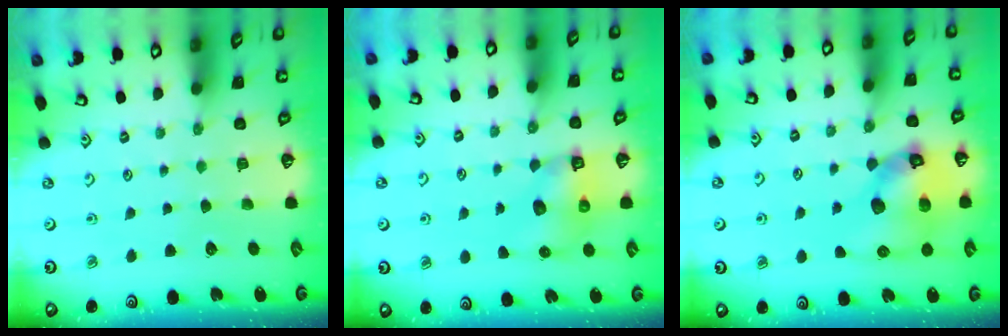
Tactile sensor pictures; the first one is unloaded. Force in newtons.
{"total": 6.0, "press": 6.0, "slide": 0.7}
{"total": 15.5, "press": 15.3, "slide": 2.2}